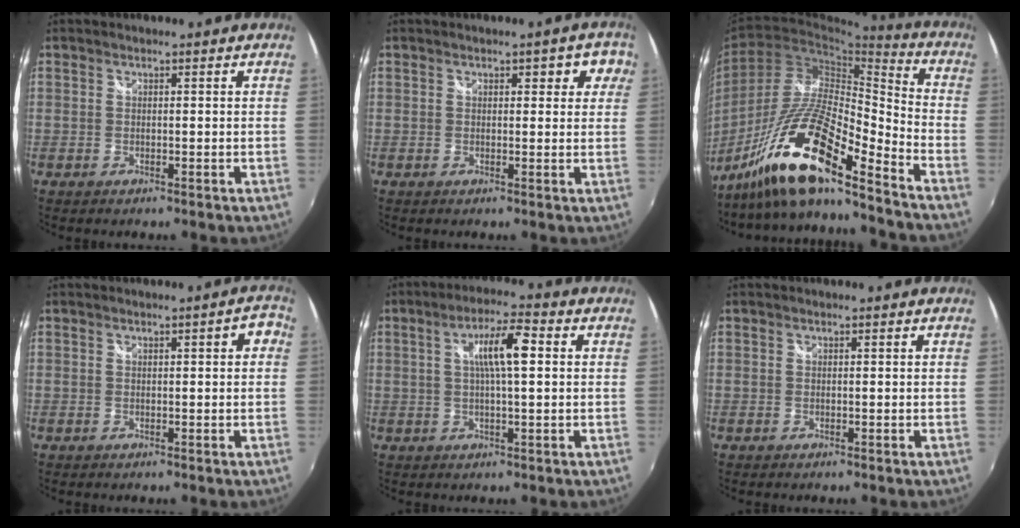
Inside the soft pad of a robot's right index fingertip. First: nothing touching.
{"total": 4.1, "force": [1.6, 2.2, 3.0], "torque": [-0.030, 0.014, 0.020]}
{"total": 17.6, "force": [-12.2, 2.3, 12.4], "torque": [-0.238, -0.010, -0.247]}
{"total": 2.9, "force": [0.6, 0.8, 2.7], "torque": [-0.035, 0.010, 0.010]}
{"total": 7.8, "force": [1.5, 1.3, 7.6], "torque": [-0.134, 0.009, 0.026]}
{"total": 0.0}